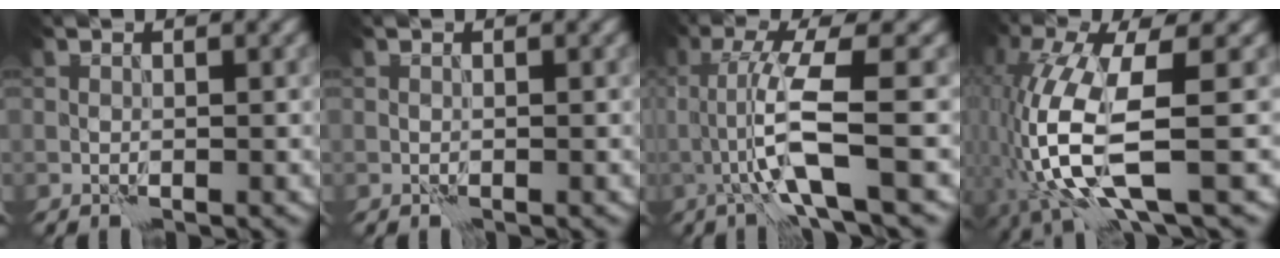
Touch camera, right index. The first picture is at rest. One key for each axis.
{"total": 0.0}
{"total": 5.8, "fx": -0.6, "fy": 0.3, "fz": 5.7, "tx": -0.114, "ty": 0.006, "tz": -0.011}
{"total": 9.9, "fx": -2.2, "fy": 3.1, "fz": 9.1, "tx": -0.217, "ty": -0.018, "tz": -0.039}